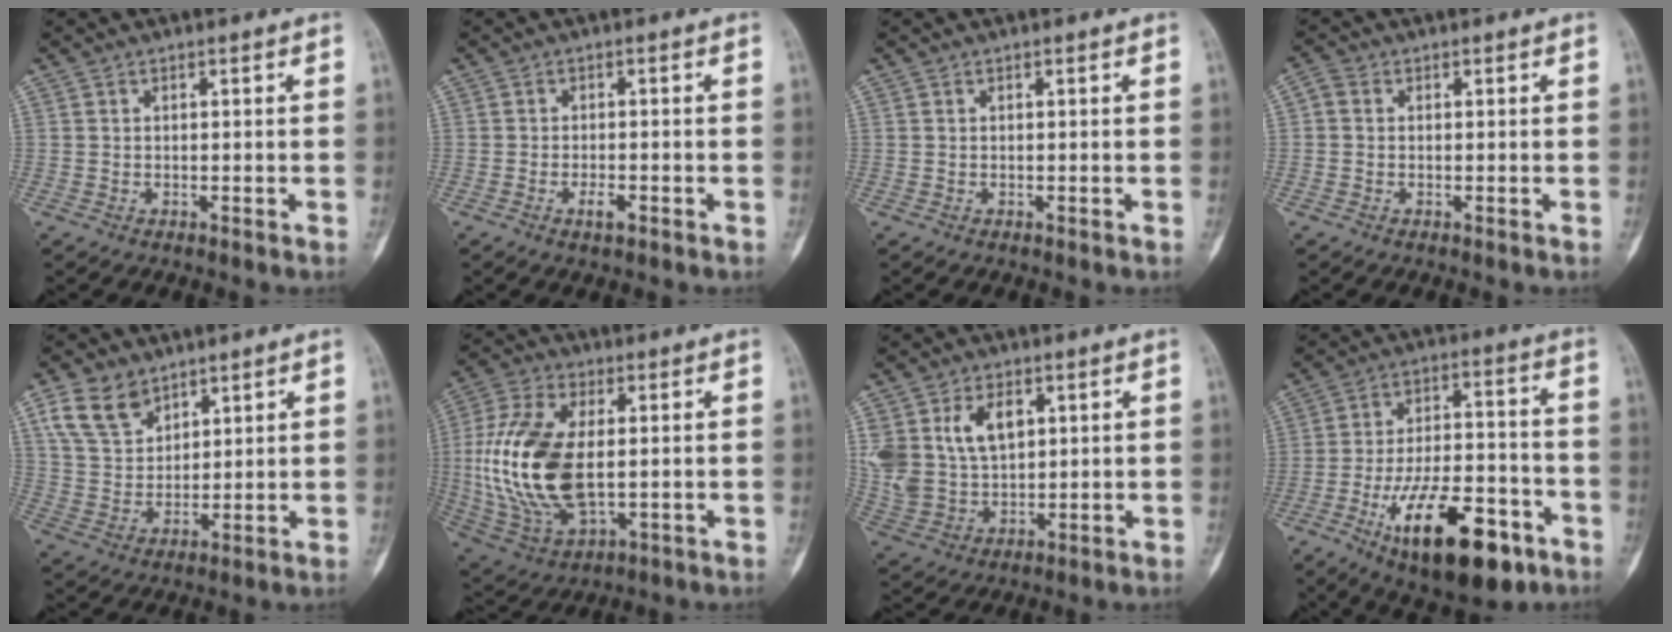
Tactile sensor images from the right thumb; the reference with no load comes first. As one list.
[{"total": 2.5, "force": [-1.2, 1.0, 1.9], "torque": [-0.036, 0.004, -0.022]}, {"total": 0.0}, {"total": 1.8, "force": [0.1, 1.4, 1.1], "torque": [-0.020, 0.003, -0.008]}, {"total": 9.6, "force": [5.8, 6.1, 4.6], "torque": [-0.074, -0.022, 0.120]}, {"total": 20.8, "force": [0.1, 11.2, 17.5], "torque": [-0.375, -0.008, 0.014]}, {"total": 12.6, "force": [4.2, 8.4, 8.4], "torque": [-0.151, -0.009, 0.095]}, {"total": 21.6, "force": [-10.6, 9.0, 16.6], "torque": [-0.253, 0.053, -0.158]}]